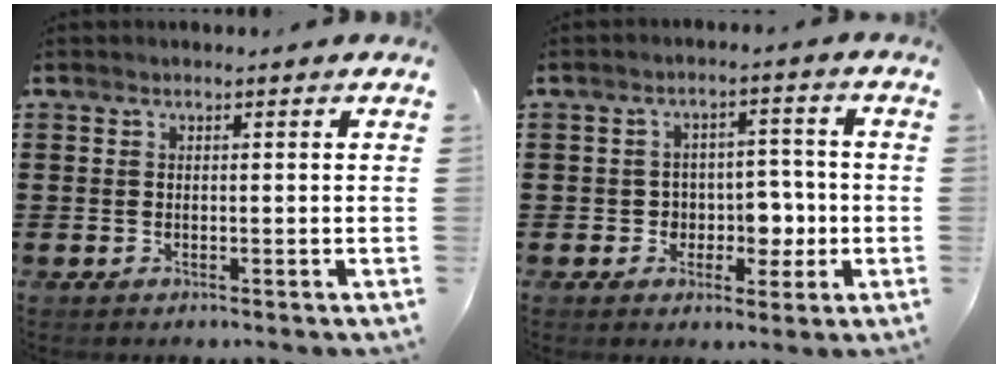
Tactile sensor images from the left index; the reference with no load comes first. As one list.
[{"total": 4.9, "force": [-0.8, 4.3, 2.3], "torque": [-0.042, 0.002, -0.021]}]